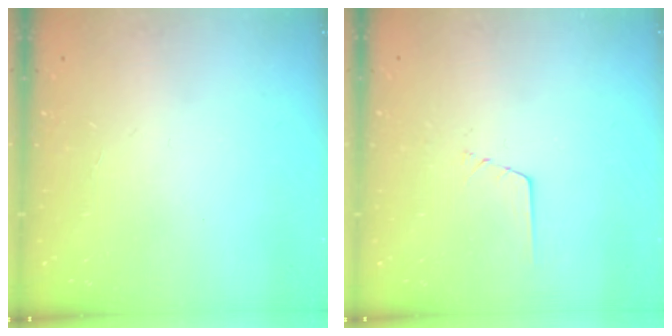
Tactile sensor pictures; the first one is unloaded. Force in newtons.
{"total": 0.6, "press": 0.6, "slide": 0.2}